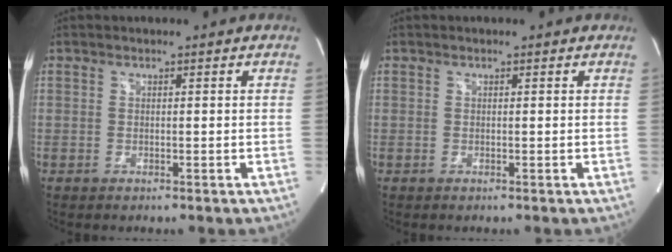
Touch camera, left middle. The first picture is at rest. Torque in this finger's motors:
{"motor_torque": [0.12, -0.02, -0.03, 0.01]}